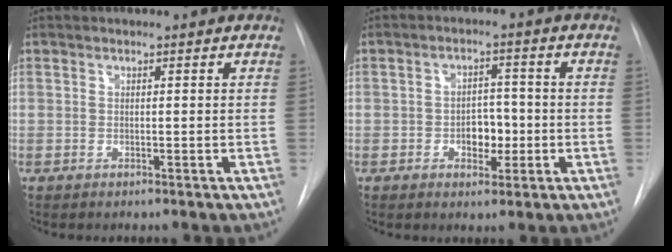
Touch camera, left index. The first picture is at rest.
{"total": 4.4, "force": [-1.4, 2.8, 3.1], "torque": [-0.038, 0.003, -0.019]}